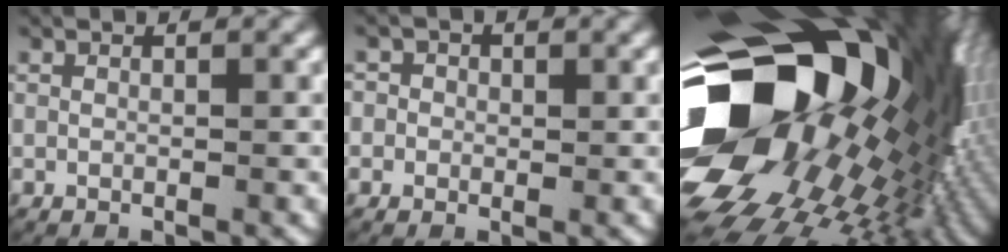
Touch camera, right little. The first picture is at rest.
{"total": 1.5, "force": [-0.2, 1.5, 0.0], "torque": [0.006, 0.004, -0.012]}
{"total": 37.3, "force": [2.4, 23.4, 28.9], "torque": [-0.412, -0.022, 0.034]}